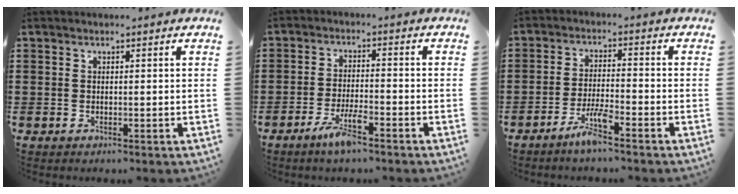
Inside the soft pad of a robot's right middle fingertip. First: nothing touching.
{"total": 5.1, "force": [-3.3, 0.9, 3.8], "torque": [-0.080, -0.001, -0.064]}
{"total": 4.7, "force": [-3.4, 0.4, 3.2], "torque": [-0.066, -0.001, -0.065]}